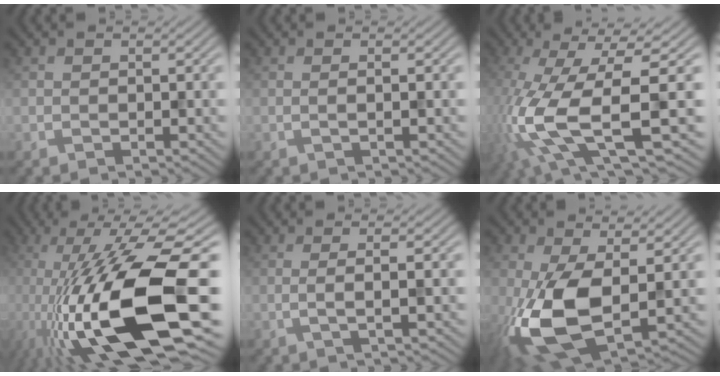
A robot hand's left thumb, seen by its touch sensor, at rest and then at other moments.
{"total": 1.0, "force": [0.1, 0.2, 0.9], "torque": [-0.015, 0.005, -0.005]}
{"total": 14.1, "force": [-3.3, 4.2, 13.0], "torque": [-0.282, -0.022, -0.040]}
{"total": 19.8, "force": [-7.2, 6.6, 17.2], "torque": [-0.317, -0.004, -0.123]}
{"total": 2.3, "force": [0.1, 0.4, 2.2], "torque": [-0.034, 0.004, -0.008]}
{"total": 12.0, "force": [-1.7, 5.8, 10.3], "torque": [-0.243, -0.016, -0.030]}